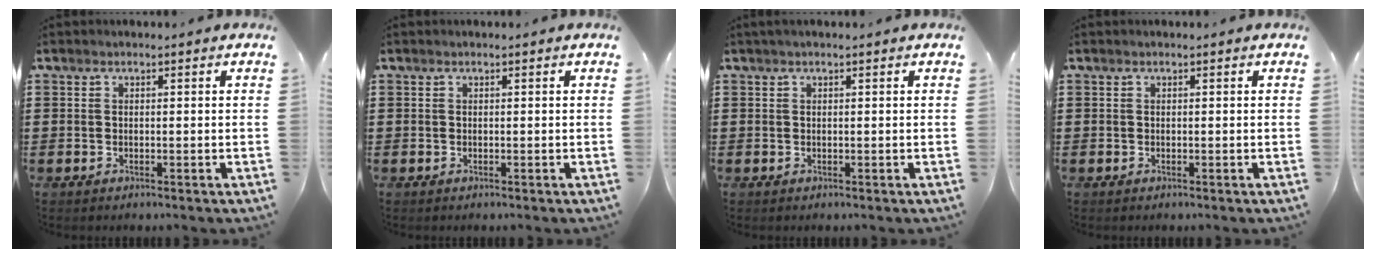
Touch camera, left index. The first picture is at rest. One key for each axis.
{"total": 0.0}
{"total": 0.5, "fx": 0.3, "fy": 0.0, "fz": 0.5, "tx": -0.008, "ty": 0.000, "tz": 0.006}
{"total": 0.0}